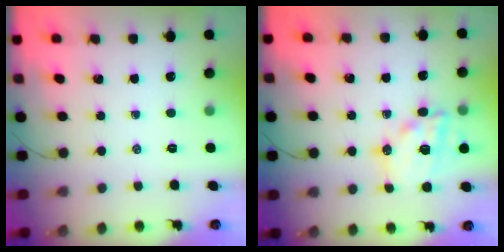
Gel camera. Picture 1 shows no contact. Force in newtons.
{"total": 15.0, "press": 14.6, "slide": 3.3}